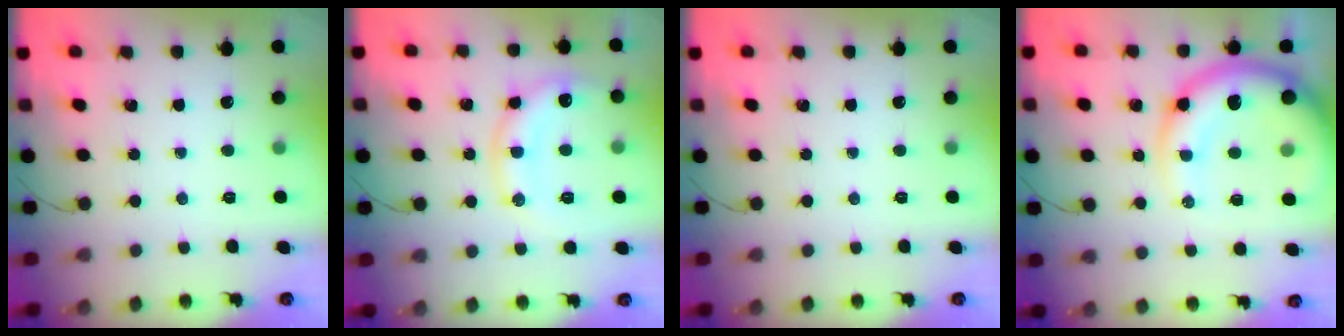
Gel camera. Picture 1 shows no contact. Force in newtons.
{"total": 13.2, "press": 13.2, "slide": 0.8}
{"total": 0.0}
{"total": 16.5, "press": 16.1, "slide": 3.5}